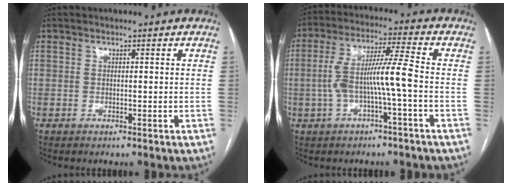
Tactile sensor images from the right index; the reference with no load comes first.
{"total": 9.0, "force": [-1.6, 0.0, 8.8], "torque": [-0.174, 0.025, -0.031]}